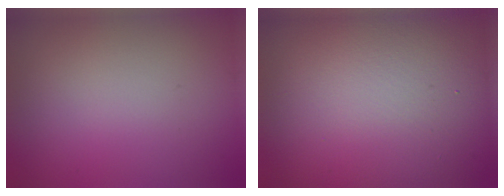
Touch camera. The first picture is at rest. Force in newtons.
{"total": 20.5, "press": 20.4, "slide": 1.1}